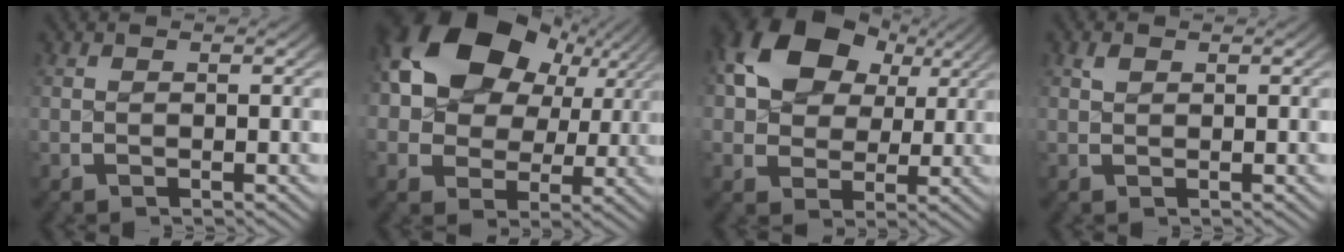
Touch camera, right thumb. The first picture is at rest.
{"total": 14.0, "force": [3.6, 10.0, 9.0], "torque": [-0.202, -0.019, 0.067]}
{"total": 10.6, "force": [3.6, 7.7, 6.3], "torque": [-0.145, -0.021, 0.074]}
{"total": 0.8, "force": [0.6, 0.4, 0.3], "torque": [-0.003, -0.001, 0.015]}